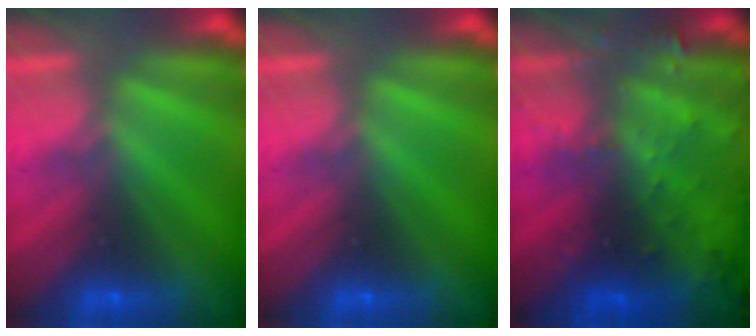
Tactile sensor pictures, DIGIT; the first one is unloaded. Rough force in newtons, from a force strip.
{"total": 0.0}
{"total": 8.0}